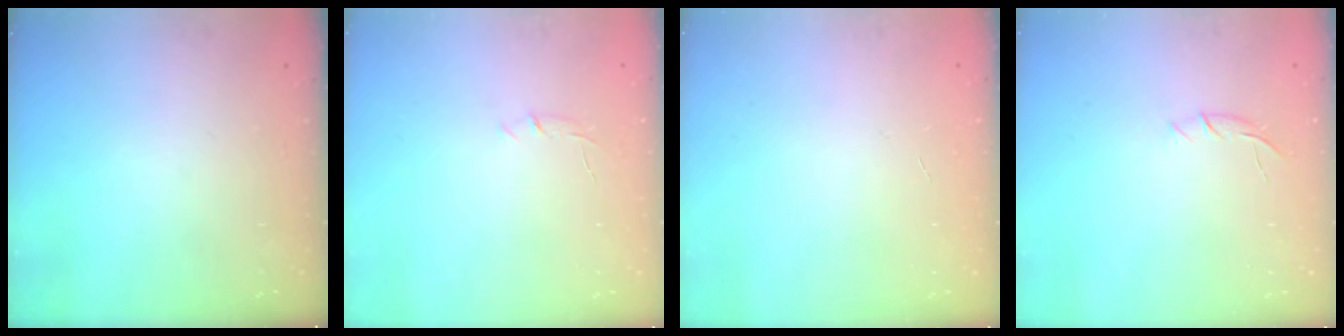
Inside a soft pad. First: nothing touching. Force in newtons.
{"total": 4.2, "press": 4.0, "slide": 1.3}
{"total": 0.0}
{"total": 4.2, "press": 4.0, "slide": 1.1}